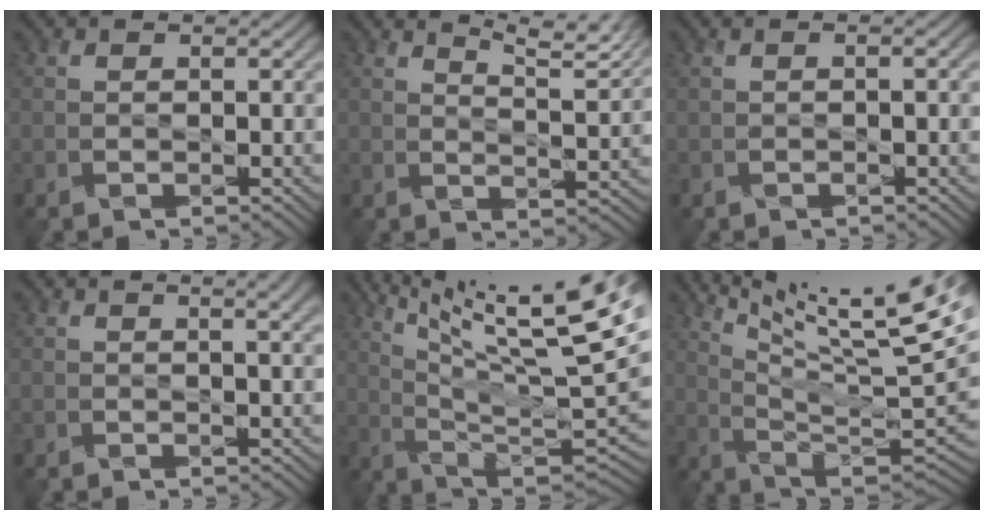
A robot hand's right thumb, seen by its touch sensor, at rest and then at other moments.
{"total": 7.3, "force": [5.5, 1.2, 4.6], "torque": [-0.074, -0.004, 0.082]}
{"total": 1.1, "force": [-0.2, 0.2, 1.0], "torque": [-0.017, 0.000, -0.004]}
{"total": 3.2, "force": [1.7, 0.9, 2.6], "torque": [-0.029, 0.007, 0.010]}
{"total": 20.4, "force": [12.4, 4.0, 15.8], "torque": [-0.253, 0.003, 0.195]}
{"total": 18.7, "force": [12.0, 3.3, 13.9], "torque": [-0.226, -0.007, 0.193]}